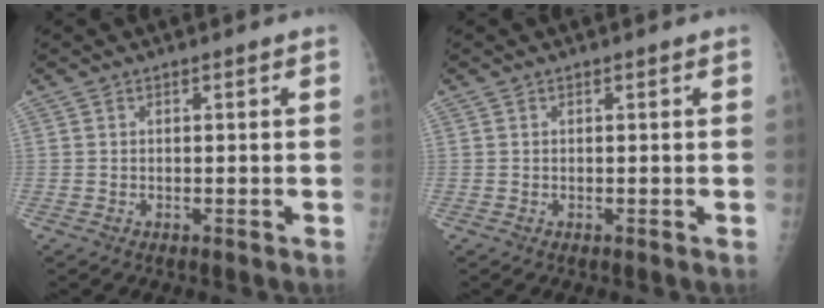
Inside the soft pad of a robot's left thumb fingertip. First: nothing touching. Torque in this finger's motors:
{"motor_torque": [0.07, -0.04, -0.03, -0.08, 0.02]}